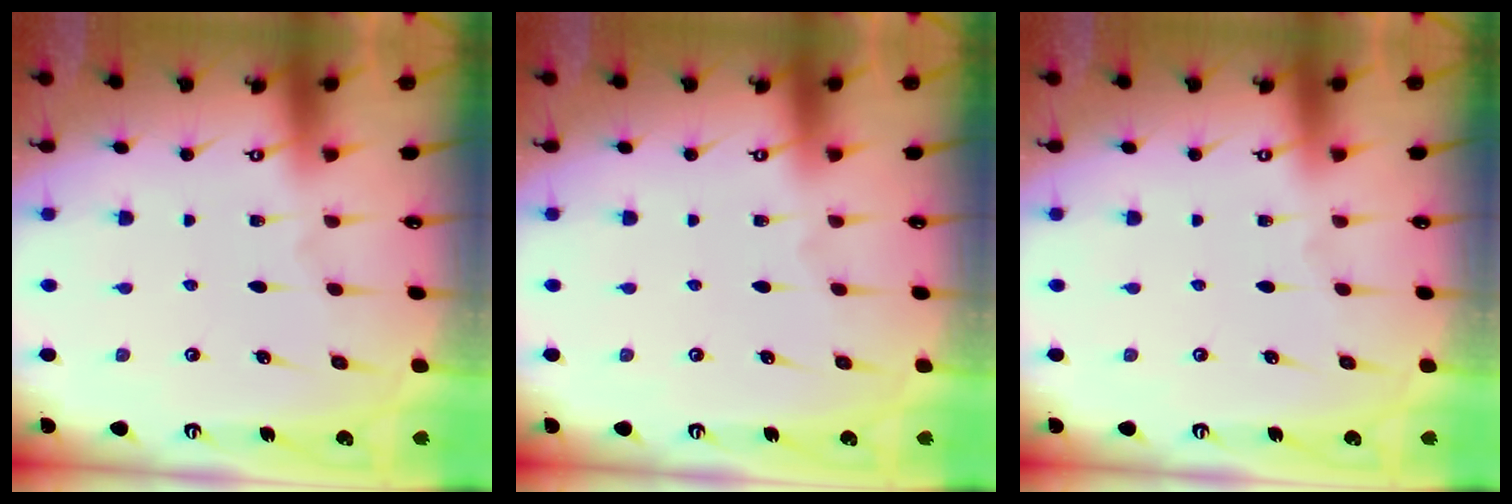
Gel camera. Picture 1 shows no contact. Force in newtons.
{"total": 0.0}
{"total": 0.0}